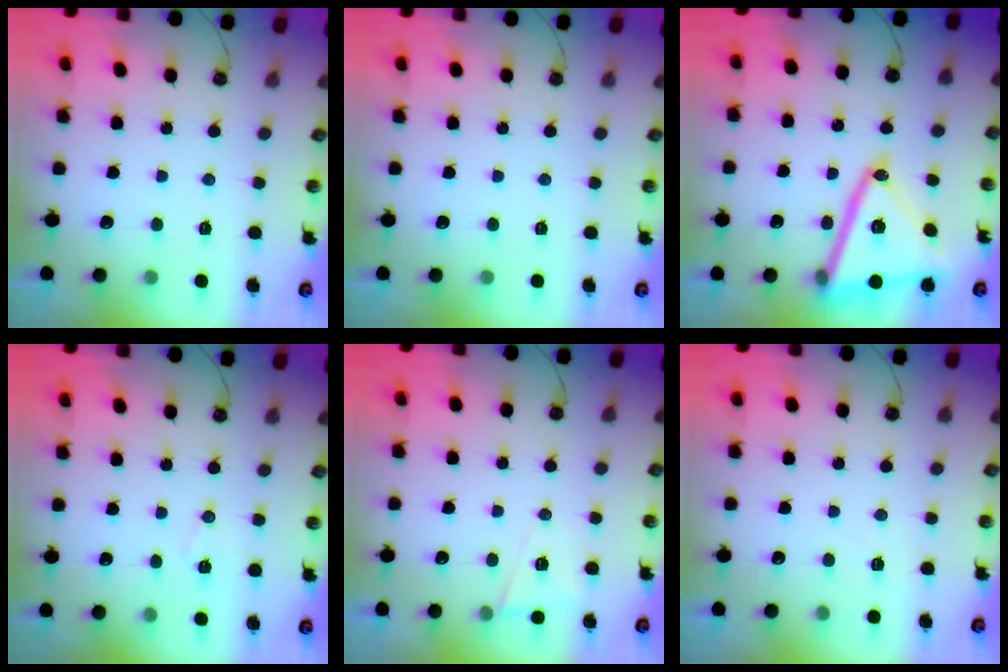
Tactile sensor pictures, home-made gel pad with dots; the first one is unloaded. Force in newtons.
{"total": 0.0}
{"total": 21.1, "press": 20.9, "slide": 2.7}
{"total": 5.3, "press": 3.8, "slide": 3.7}
{"total": 6.6, "press": 5.1, "slide": 4.2}
{"total": 5.5, "press": 3.4, "slide": 4.3}